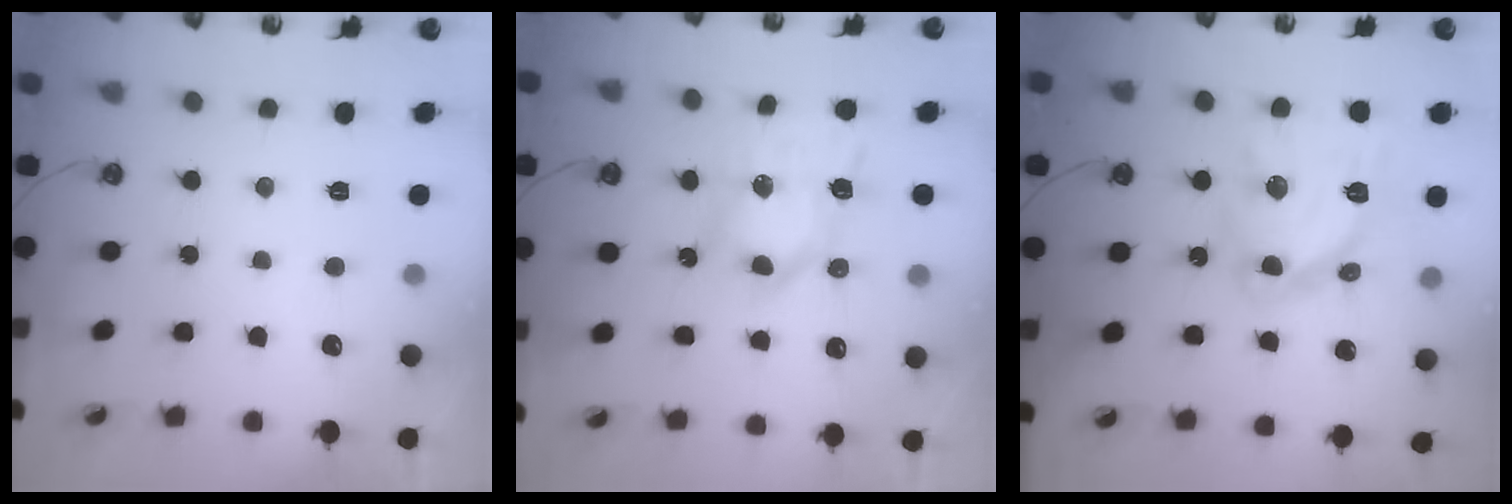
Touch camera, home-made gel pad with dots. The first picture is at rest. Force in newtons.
{"total": 9.0, "press": 9.0, "slide": 0.6}
{"total": 15.6, "press": 15.5, "slide": 1.3}